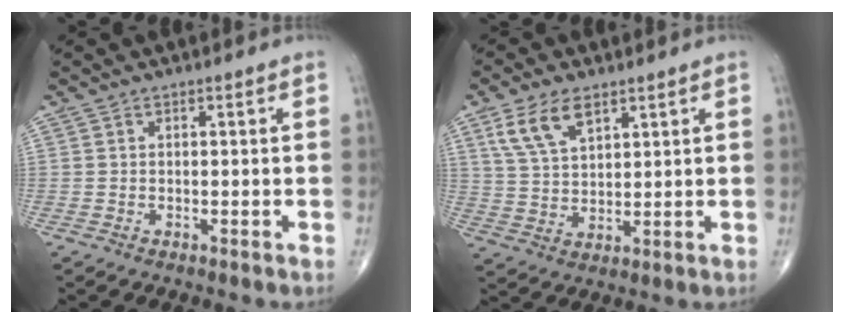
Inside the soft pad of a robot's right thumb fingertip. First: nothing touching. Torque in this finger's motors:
{"motor_torque": [0.05, 0.07, 0.25, 0.14, 0.14]}